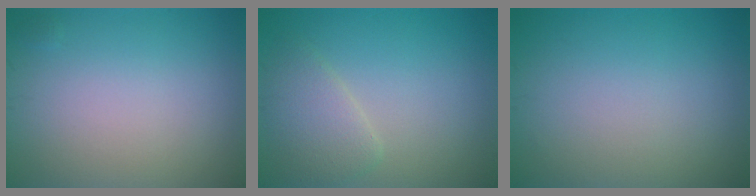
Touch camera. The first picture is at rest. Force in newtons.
{"total": 2.9, "press": 2.8, "slide": 0.4}
{"total": 0.0}